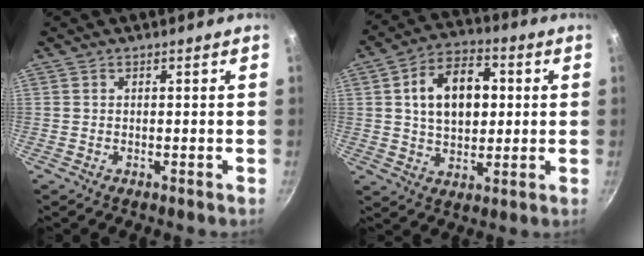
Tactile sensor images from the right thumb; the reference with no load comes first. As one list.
[{"total": 14.2, "force": [2.4, 9.3, 10.4], "torque": [-0.137, 0.012, 0.032]}]